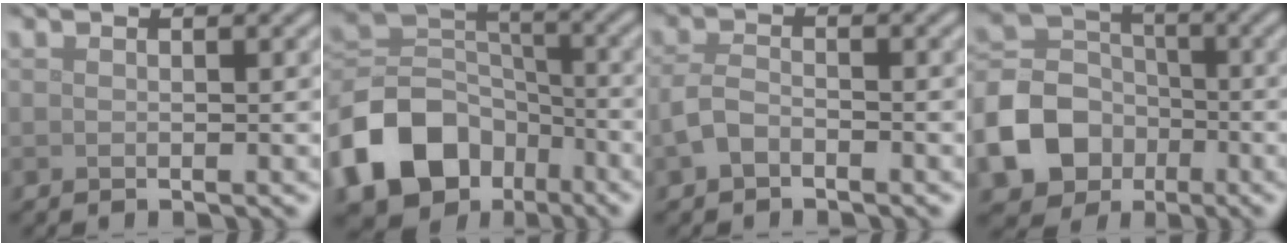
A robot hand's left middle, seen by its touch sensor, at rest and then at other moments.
{"total": 11.8, "force": [-5.9, 8.4, 5.8], "torque": [-0.128, -0.003, -0.118]}
{"total": 2.0, "force": [-1.0, 1.2, 1.3], "torque": [-0.031, 0.005, -0.026]}
{"total": 8.5, "force": [-3.2, 7.0, 3.7], "torque": [-0.083, -0.003, -0.073]}